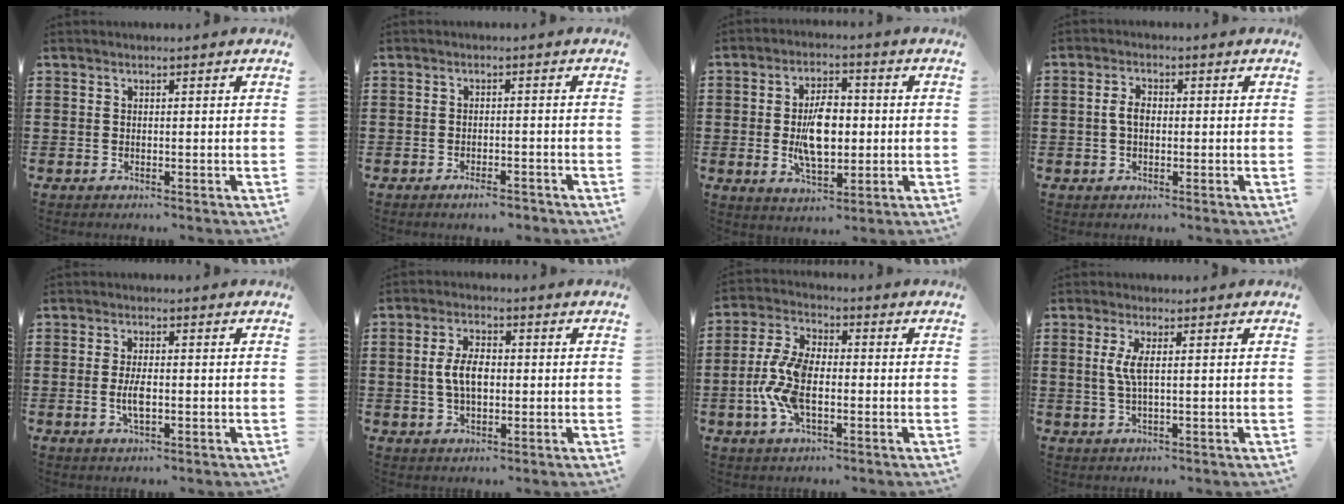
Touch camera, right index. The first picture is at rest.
{"total": 2.2, "force": [-1.9, 0.3, 1.2], "torque": [-0.021, 0.001, -0.035]}
{"total": 8.5, "force": [-0.3, 4.3, 7.2], "torque": [-0.137, -0.002, -0.013]}
{"total": 2.8, "force": [-0.1, 1.5, 2.4], "torque": [-0.046, 0.006, -0.003]}
{"total": 3.7, "force": [-0.5, 1.2, 3.4], "torque": [-0.069, -0.002, -0.011]}
{"total": 5.6, "force": [0.0, 3.0, 4.7], "torque": [-0.114, 0.002, -0.009]}
{"total": 8.6, "force": [-1.7, 4.2, 7.3], "torque": [-0.176, -0.003, -0.038]}
{"total": 3.3, "force": [0.5, 0.4, 3.3], "torque": [-0.071, -0.005, 0.004]}